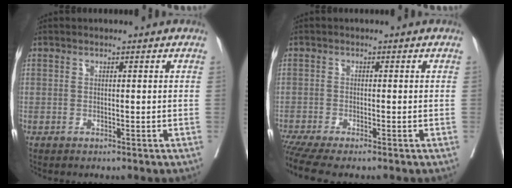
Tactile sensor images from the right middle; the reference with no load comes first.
{"total": 5.1, "force": [-4.3, 0.0, 2.7], "torque": [-0.047, -0.011, -0.077]}